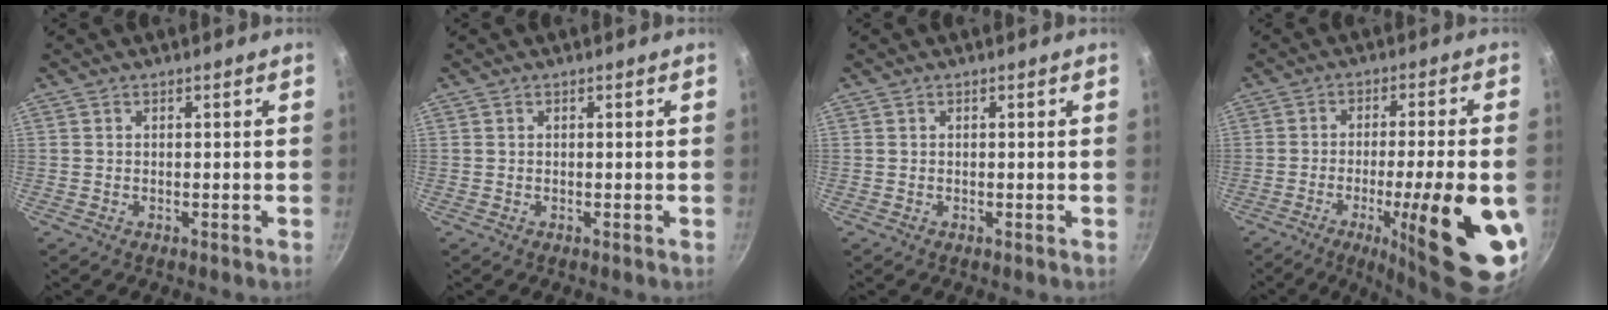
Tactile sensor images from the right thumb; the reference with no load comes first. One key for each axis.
{"total": 0.0}
{"total": 0.0}
{"total": 20.7, "fx": -6.3, "fy": 4.0, "fz": 19.3, "tx": -0.252, "ty": 0.010, "tz": -0.085}